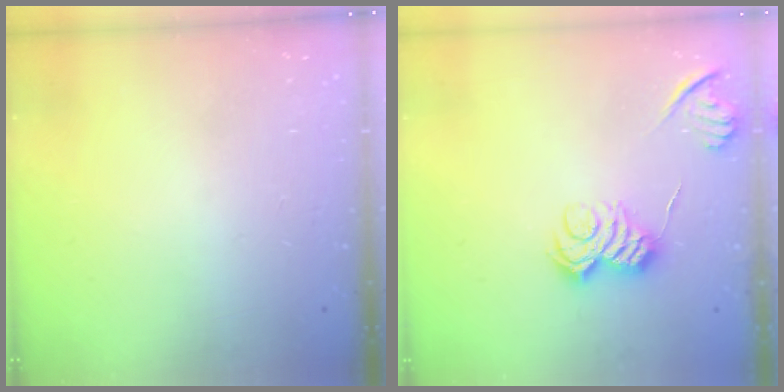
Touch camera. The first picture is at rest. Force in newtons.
{"total": 9.7, "press": 9.7, "slide": 0.4}